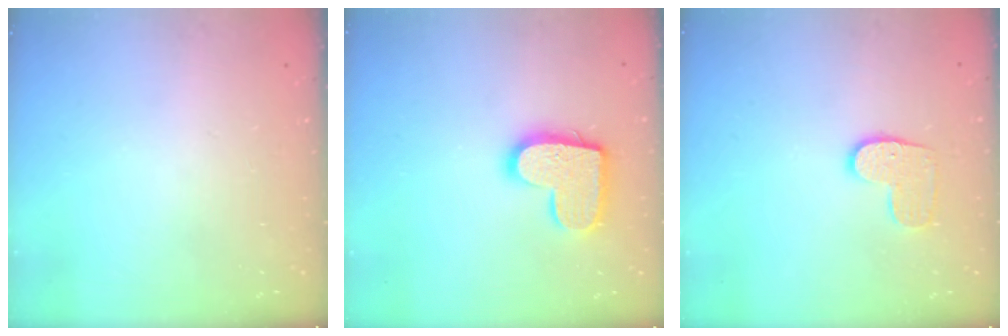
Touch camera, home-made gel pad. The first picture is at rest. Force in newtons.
{"total": 14.6, "press": 14.6, "slide": 0.9}
{"total": 8.3, "press": 8.3, "slide": 0.3}